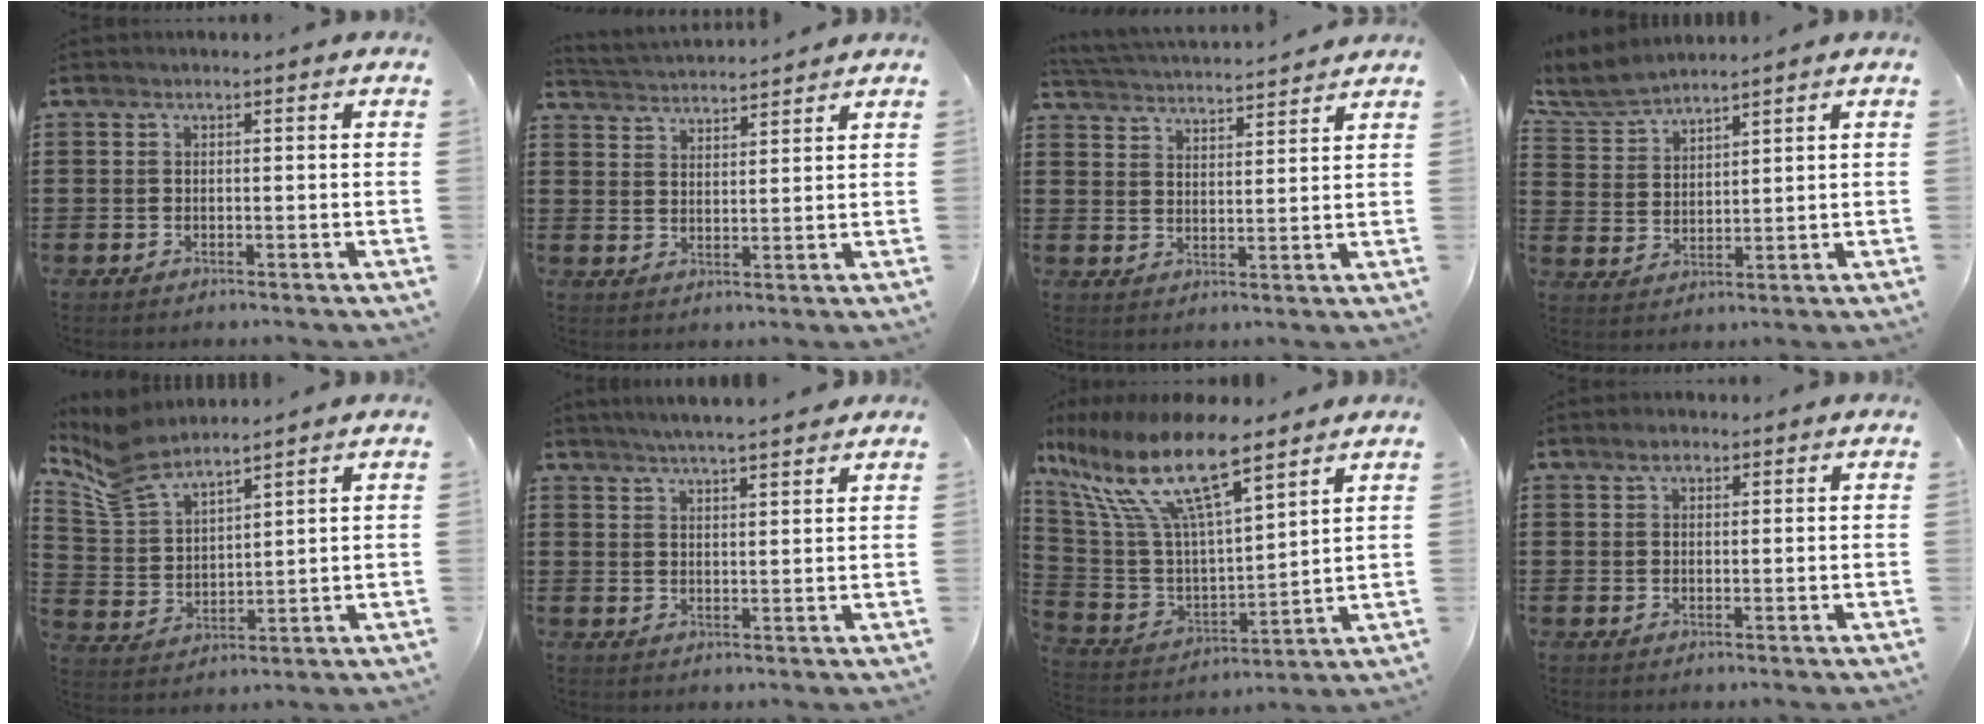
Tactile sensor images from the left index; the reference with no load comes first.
{"total": 2.9, "force": [2.8, -0.3, -0.4], "torque": [-0.005, -0.015, 0.049]}
{"total": 3.5, "force": [3.4, -0.3, 0.0], "torque": [-0.018, -0.026, 0.057]}
{"total": 5.0, "force": [4.7, 1.1, 1.4], "torque": [-0.048, -0.014, 0.085]}
{"total": 7.3, "force": [6.6, 1.5, 2.6], "torque": [-0.077, -0.024, 0.124]}
{"total": 3.2, "force": [3.0, -0.3, 0.9], "torque": [-0.026, -0.006, 0.054]}
{"total": 15.0, "force": [9.2, 4.5, 11.0], "torque": [-0.253, -0.049, 0.155]}
{"total": 2.1, "force": [1.3, 1.1, 1.2], "torque": [-0.019, 0.002, 0.023]}